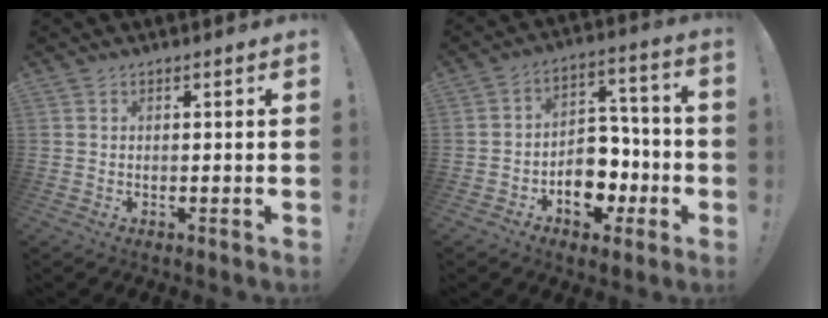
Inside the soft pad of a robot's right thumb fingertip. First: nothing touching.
{"total": 12.2, "force": [-5.1, 9.5, 5.7], "torque": [-0.063, 0.046, -0.073]}